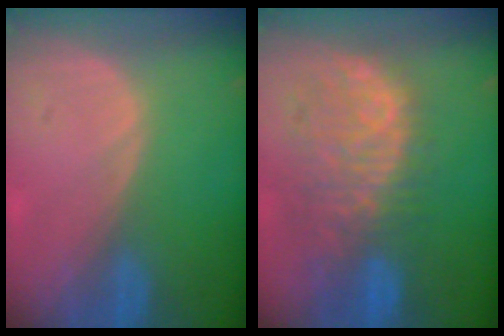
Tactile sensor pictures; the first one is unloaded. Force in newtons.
{"total": 10.9, "press": 9.4, "slide": 5.4}